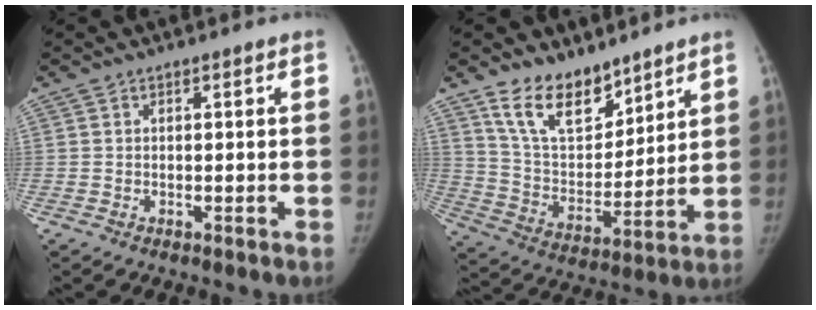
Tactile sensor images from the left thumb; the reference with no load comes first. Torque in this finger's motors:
{"motor_torque": [0.20, -0.01, 1.18, -1.14, 0.27]}